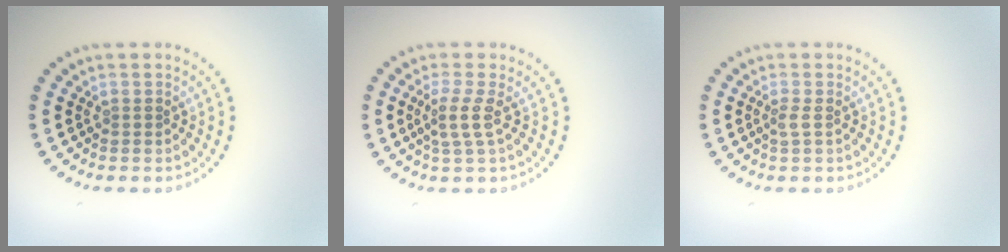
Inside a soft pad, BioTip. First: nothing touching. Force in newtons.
{"total": 2.2, "press": 1.6, "slide": 1.5}
{"total": 0.9, "press": 0.7, "slide": 0.6}